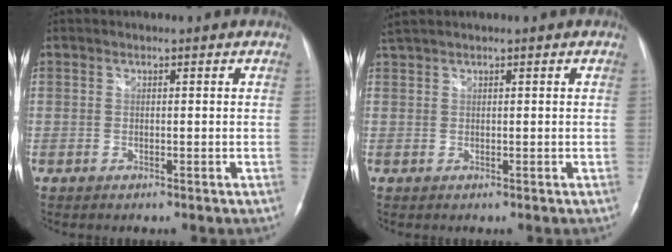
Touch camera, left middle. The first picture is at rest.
{"total": 2.0, "force": [1.7, -0.1, 1.0], "torque": [-0.028, 0.024, 0.038]}